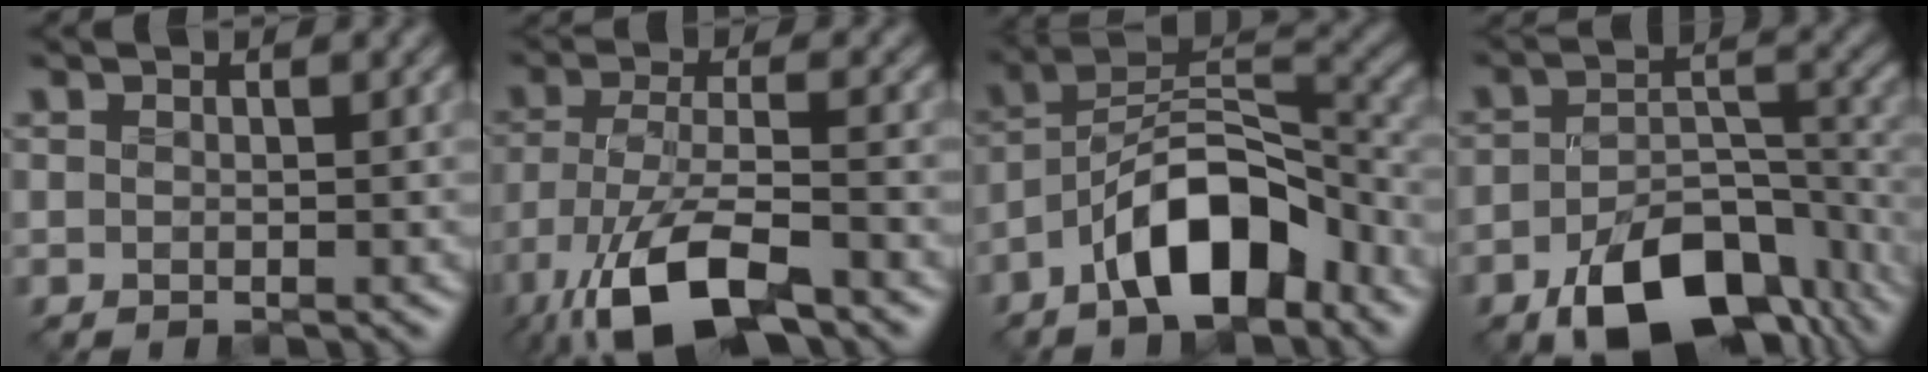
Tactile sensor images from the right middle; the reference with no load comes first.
{"total": 10.3, "force": [-6.7, 3.5, 7.1], "torque": [-0.145, -0.016, -0.125]}
{"total": 9.3, "force": [-5.6, 3.6, 6.5], "torque": [-0.098, 0.020, -0.104]}
{"total": 10.9, "force": [-6.7, 5.5, 6.6], "torque": [-0.113, -0.021, -0.098]}